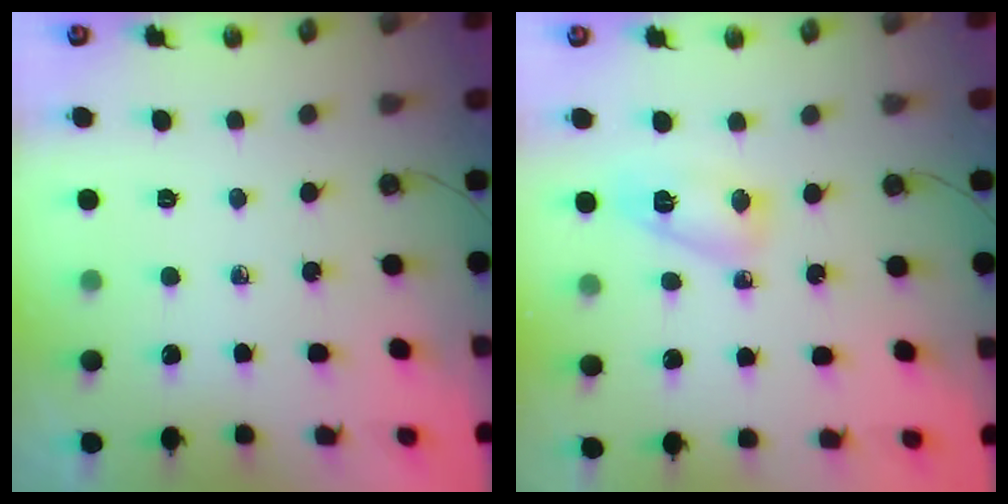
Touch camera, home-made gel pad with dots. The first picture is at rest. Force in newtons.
{"total": 6.1, "press": 6.0, "slide": 0.8}